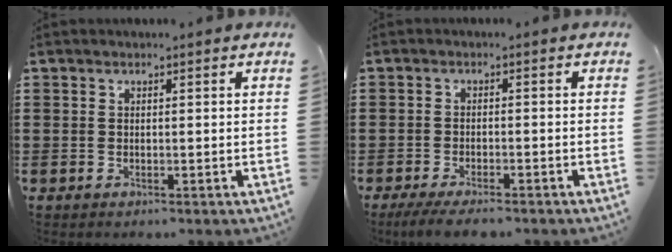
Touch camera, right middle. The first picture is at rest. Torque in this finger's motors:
{"motor_torque": [1.45, 0.68, 0.17, 0.07]}